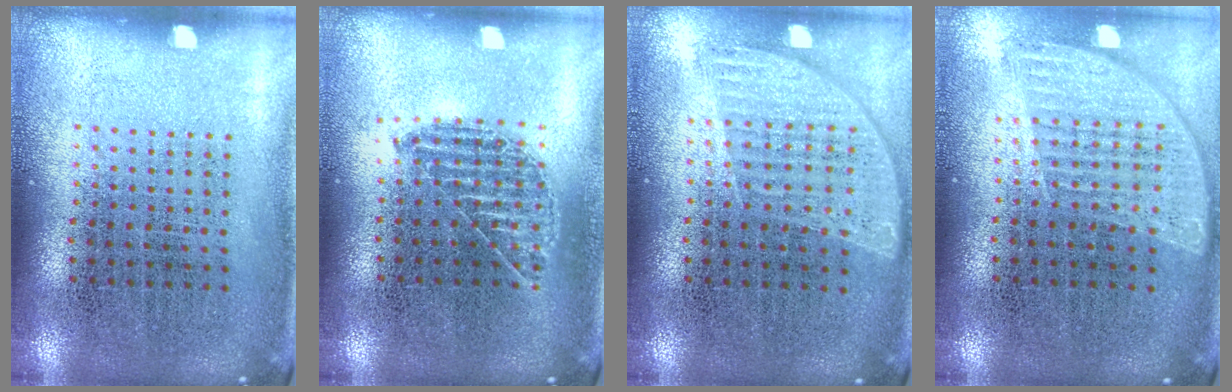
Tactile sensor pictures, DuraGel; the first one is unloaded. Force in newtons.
{"total": 1.0, "press": 0.9, "slide": 0.2}
{"total": 0.9, "press": 0.8, "slide": 0.3}
{"total": 0.9, "press": 0.9, "slide": 0.0}